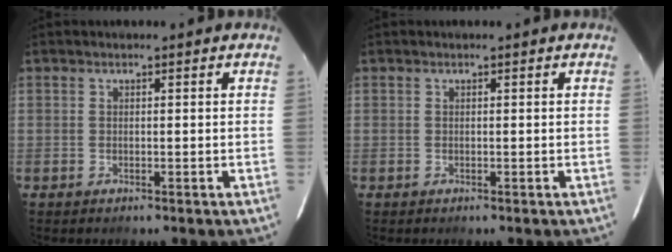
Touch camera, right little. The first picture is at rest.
{"total": 0.0}